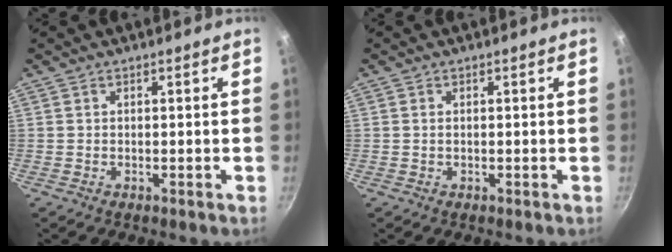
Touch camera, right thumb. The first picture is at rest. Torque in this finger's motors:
{"motor_torque": [-0.29, 0.21, -0.48, 0.33, 0.03]}